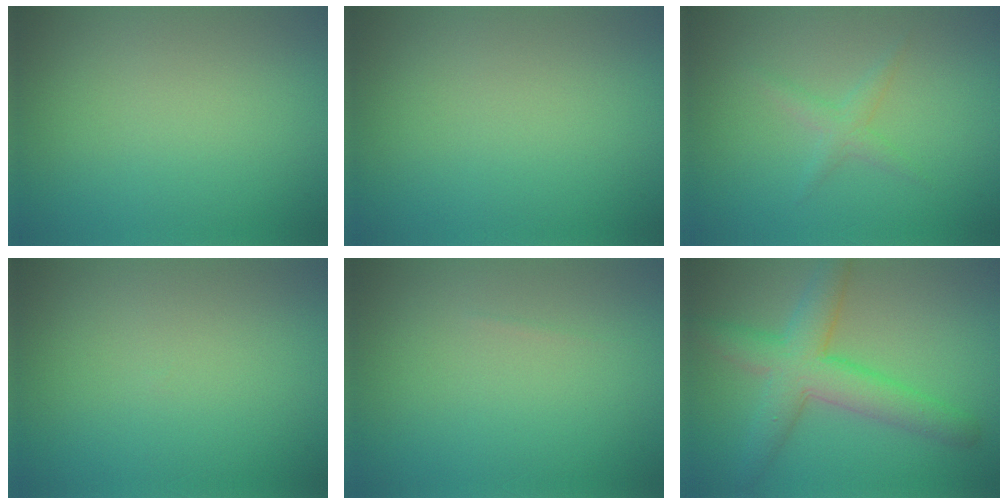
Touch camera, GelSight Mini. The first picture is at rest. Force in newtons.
{"total": 0.0}
{"total": 1.4, "press": 1.4, "slide": 0.1}
{"total": 0.0}
{"total": 0.0}
{"total": 5.9, "press": 5.9, "slide": 0.0}